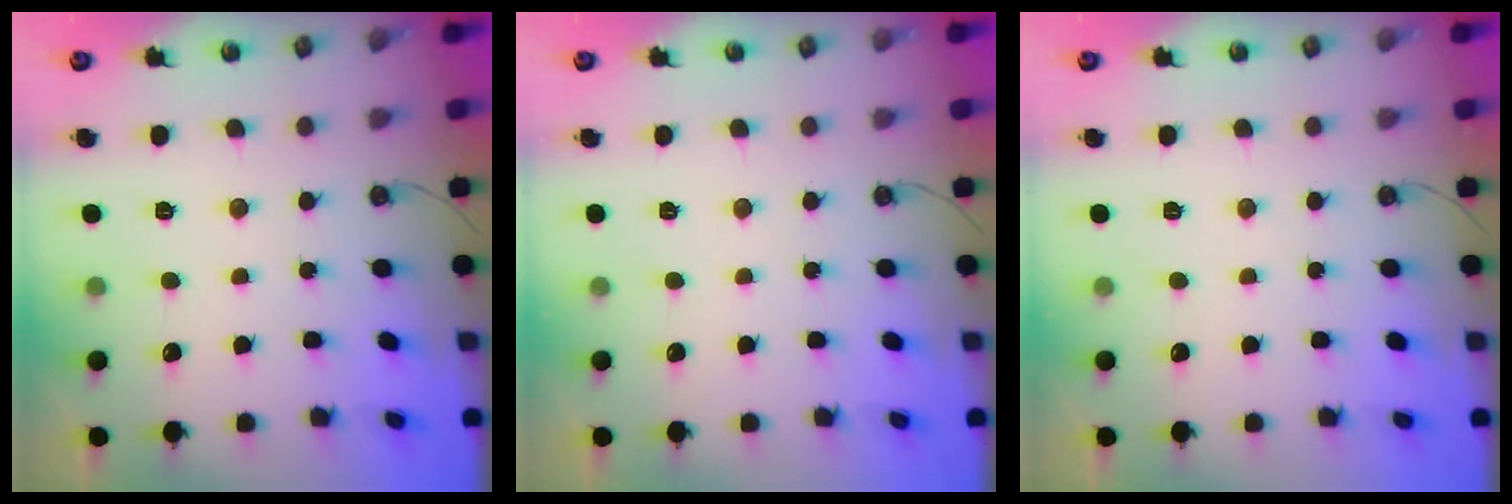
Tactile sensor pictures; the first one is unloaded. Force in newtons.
{"total": 0.0}
{"total": 0.0}